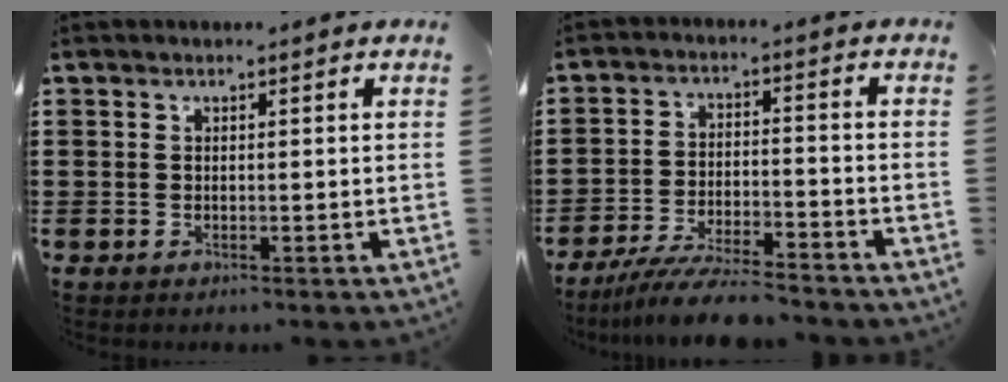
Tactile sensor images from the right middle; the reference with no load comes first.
{"total": 7.5, "force": [-6.8, 0.4, 3.0], "torque": [-0.060, -0.004, -0.128]}